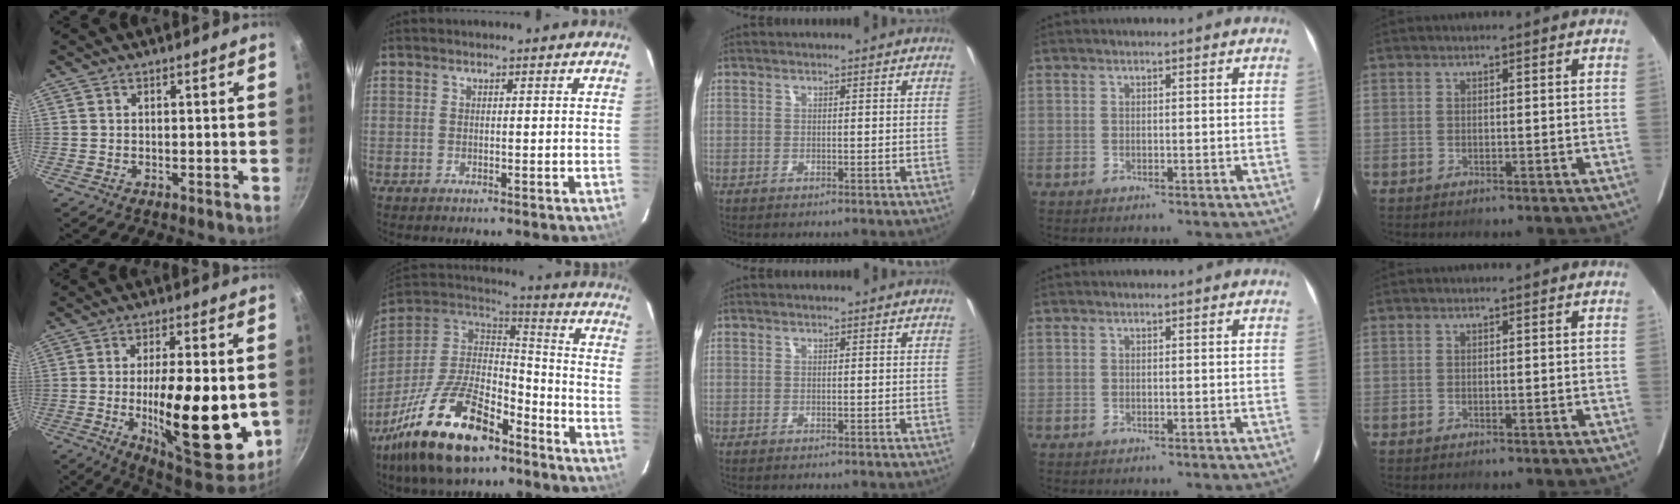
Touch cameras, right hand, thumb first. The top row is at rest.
{"thumb": {"total": 22.6, "force": [-3.2, 8.2, 20.8], "torque": [-0.287, -0.008, -0.041]}, "index": {"total": 25.2, "force": [-15.8, 11.2, 16.1], "torque": [-0.330, -0.012, -0.268]}}